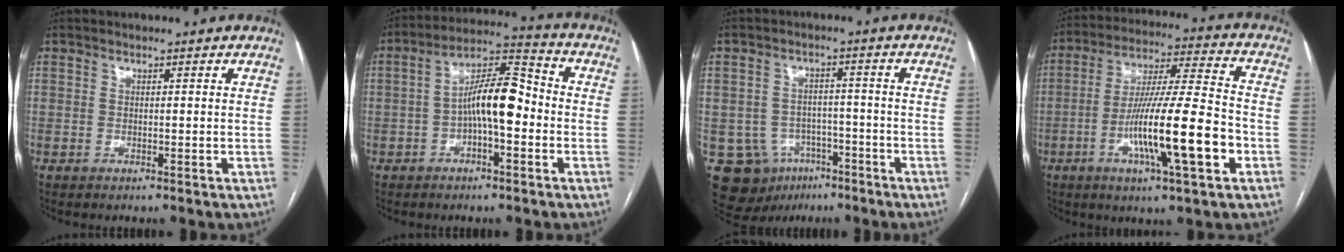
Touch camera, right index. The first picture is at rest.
{"total": 10.1, "force": [-1.6, 2.9, 9.6], "torque": [-0.169, 0.034, -0.030]}
{"total": 10.6, "force": [-5.2, 8.5, 3.5], "torque": [-0.062, 0.017, -0.068]}
{"total": 16.6, "force": [-5.2, 0.9, 15.7], "torque": [-0.274, -0.007, -0.088]}